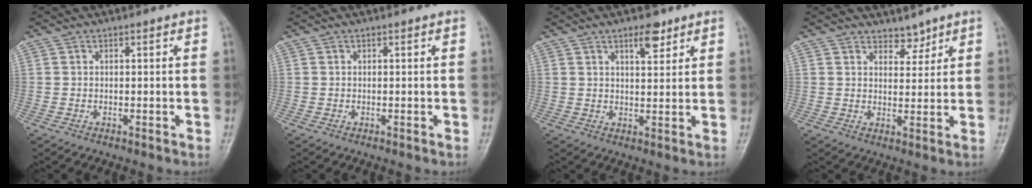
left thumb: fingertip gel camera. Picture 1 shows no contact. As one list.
[{"total": 0.0}, {"total": 4.5, "force": [2.9, 1.7, 3.0], "torque": [-0.032, -0.018, 0.045]}, {"total": 3.2, "force": [2.7, 1.6, 0.6], "torque": [0.013, -0.020, 0.042]}]